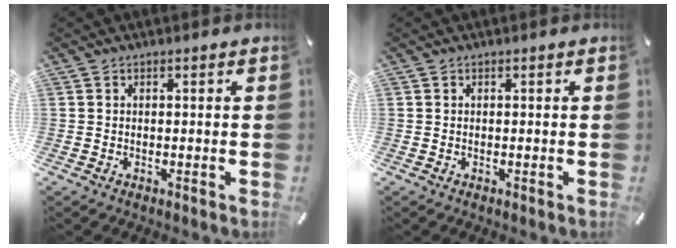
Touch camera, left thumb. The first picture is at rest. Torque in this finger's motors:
{"motor_torque": [-0.06, -0.05, 0.04, -0.04, 0.00]}